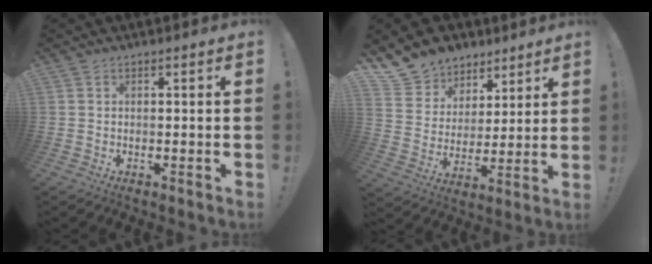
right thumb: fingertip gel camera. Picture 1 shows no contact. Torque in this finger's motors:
{"motor_torque": [0.23, 0.24, 0.11, 0.10, 0.00]}